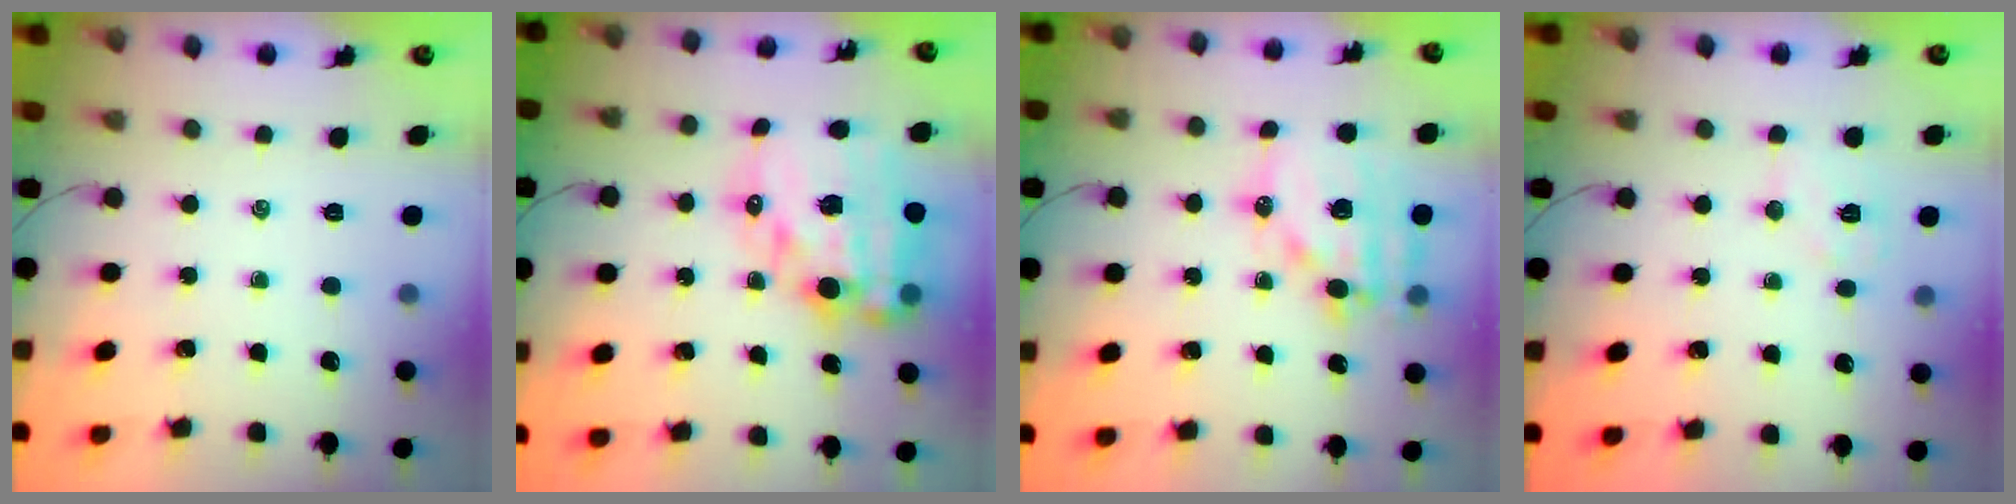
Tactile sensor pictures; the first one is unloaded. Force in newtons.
{"total": 20.5, "press": 20.1, "slide": 4.4}
{"total": 15.8, "press": 15.4, "slide": 3.4}
{"total": 6.1, "press": 6.0, "slide": 1.0}